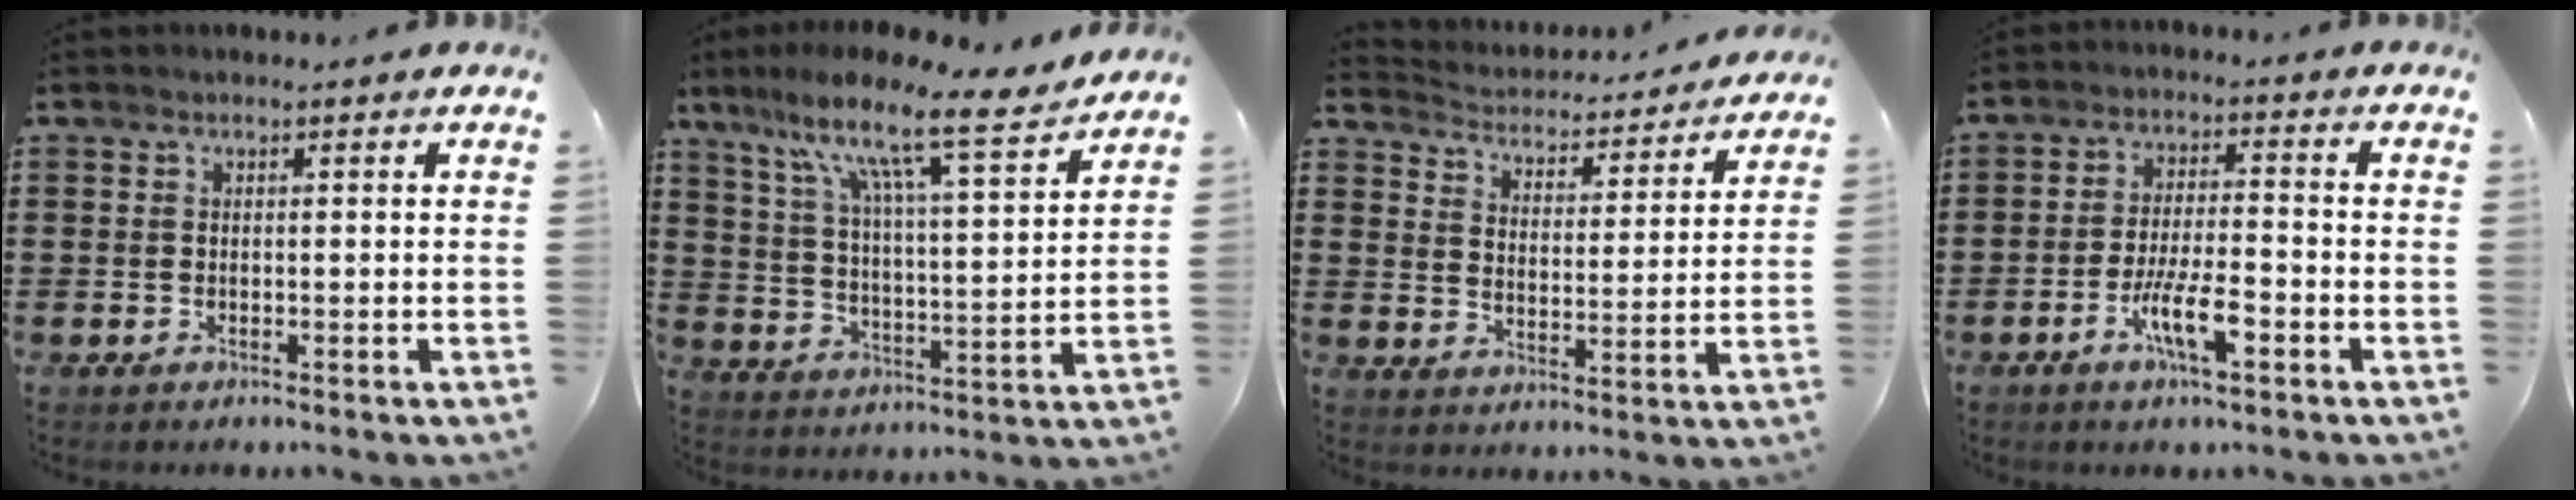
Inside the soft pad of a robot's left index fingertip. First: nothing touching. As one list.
[{"total": 11.7, "force": [8.8, 0.8, 7.7], "torque": [-0.163, -0.060, 0.136]}, {"total": 3.5, "force": [3.5, 0.2, 0.1], "torque": [-0.024, -0.033, 0.054]}, {"total": 7.2, "force": [-3.2, 1.7, 6.3], "torque": [-0.126, -0.006, -0.060]}]